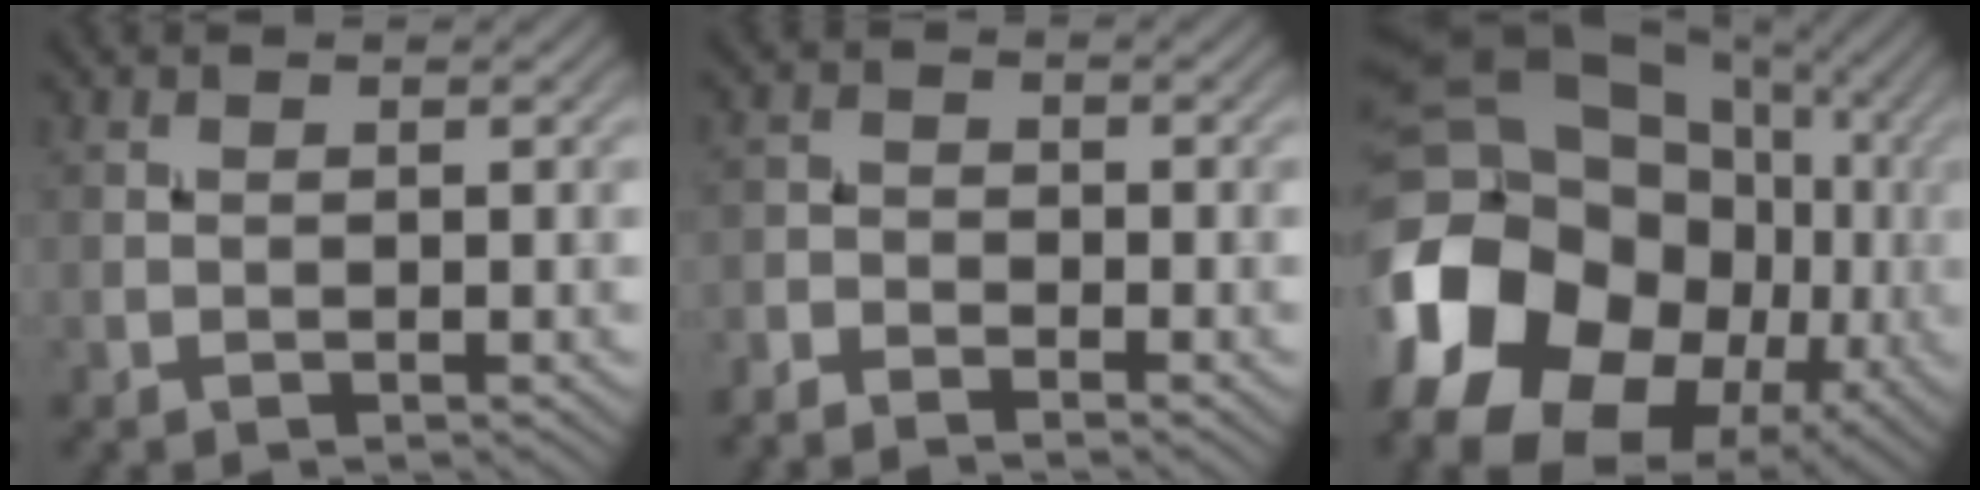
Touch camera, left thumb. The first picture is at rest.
{"total": 2.9, "force": [-2.7, 0.8, 0.7], "torque": [-0.015, -0.003, -0.062]}
{"total": 20.8, "force": [-5.0, 16.5, 11.5], "torque": [-0.253, -0.020, -0.091]}